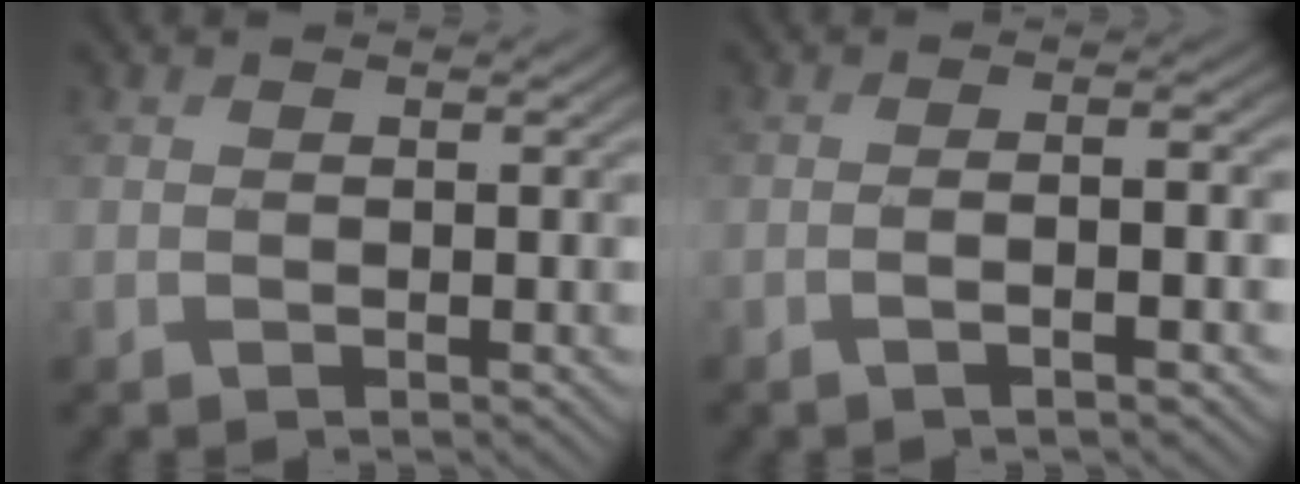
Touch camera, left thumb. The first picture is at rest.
{"total": 3.9, "force": [-1.3, 0.9, 3.6], "torque": [-0.053, 0.005, -0.026]}